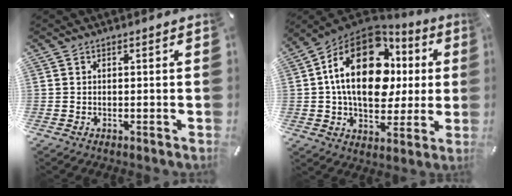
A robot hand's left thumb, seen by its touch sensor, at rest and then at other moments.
{"total": 23.3, "force": [5.0, 15.5, 16.6], "torque": [-0.288, -0.011, 0.083]}